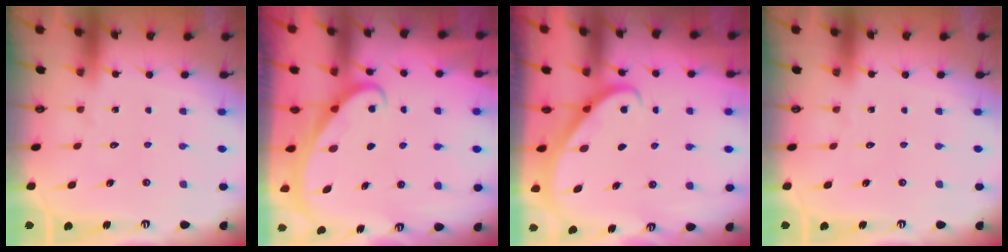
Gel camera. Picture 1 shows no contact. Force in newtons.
{"total": 2.1, "press": 2.1, "slide": 0.0}
{"total": 2.8, "press": 2.8, "slide": 0.2}
{"total": 0.0}